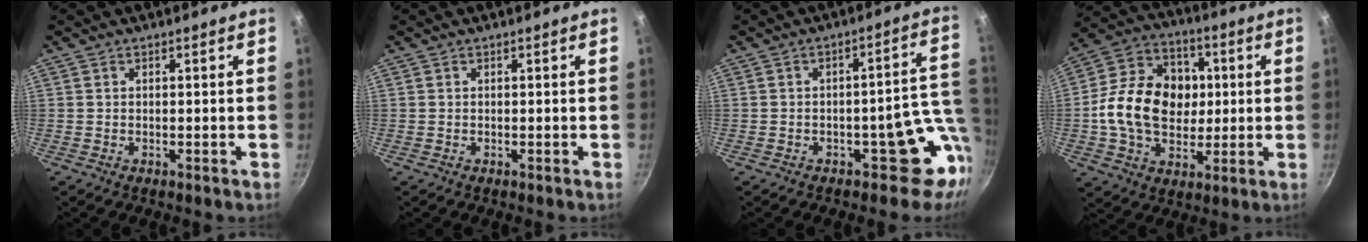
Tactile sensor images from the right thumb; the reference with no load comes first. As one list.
[{"total": 0.0}, {"total": 10.8, "force": [-3.3, 6.5, 7.9], "torque": [-0.010, 0.036, -0.036]}, {"total": 18.9, "force": [0.5, 14.5, 12.2], "torque": [-0.174, 0.022, 0.000]}]